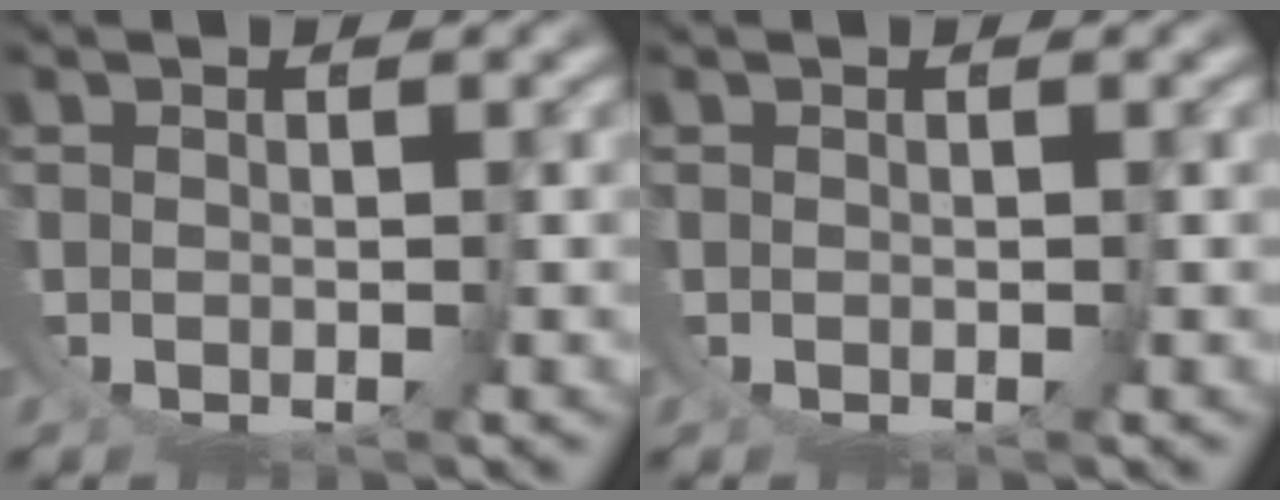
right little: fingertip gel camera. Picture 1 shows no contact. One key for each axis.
{"total": 0.0}